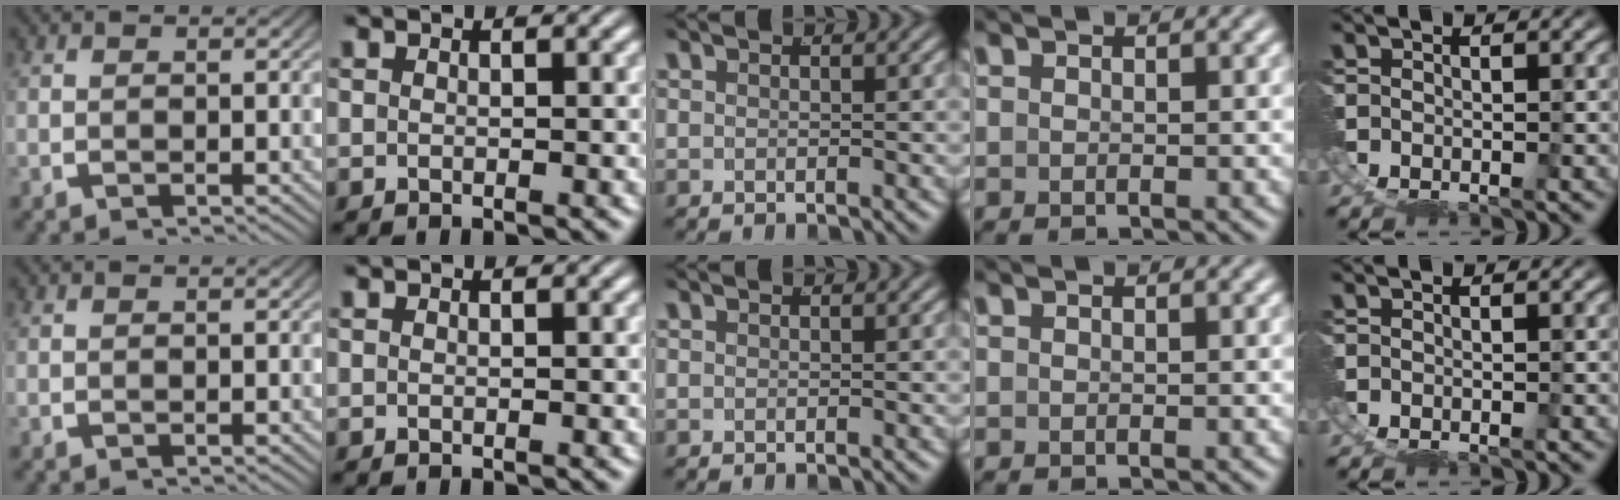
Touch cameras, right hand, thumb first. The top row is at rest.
{}